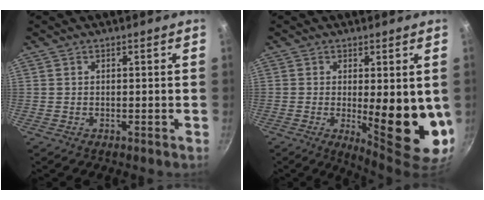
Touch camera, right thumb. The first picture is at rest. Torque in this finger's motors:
{"motor_torque": [2.56, 2.45, 1.66, 0.44, 0.33]}